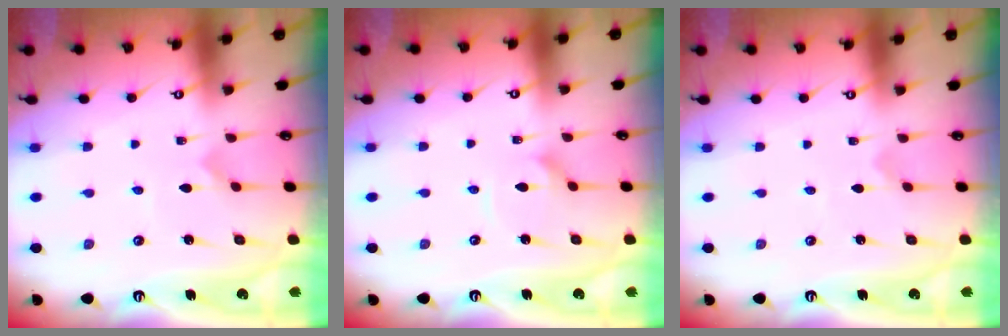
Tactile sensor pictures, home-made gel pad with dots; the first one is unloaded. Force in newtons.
{"total": 2.0, "press": 2.0, "slide": 0.3}
{"total": 0.0}